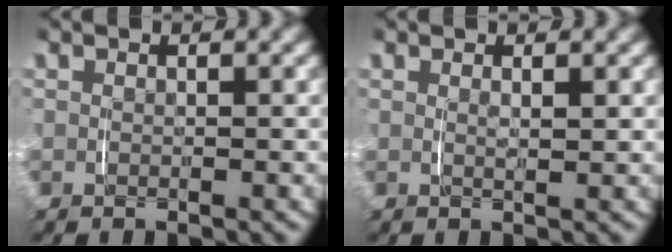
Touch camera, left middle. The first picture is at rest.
{"total": 1.0, "force": [0.6, 0.0, 0.8], "torque": [-0.017, -0.005, 0.014]}